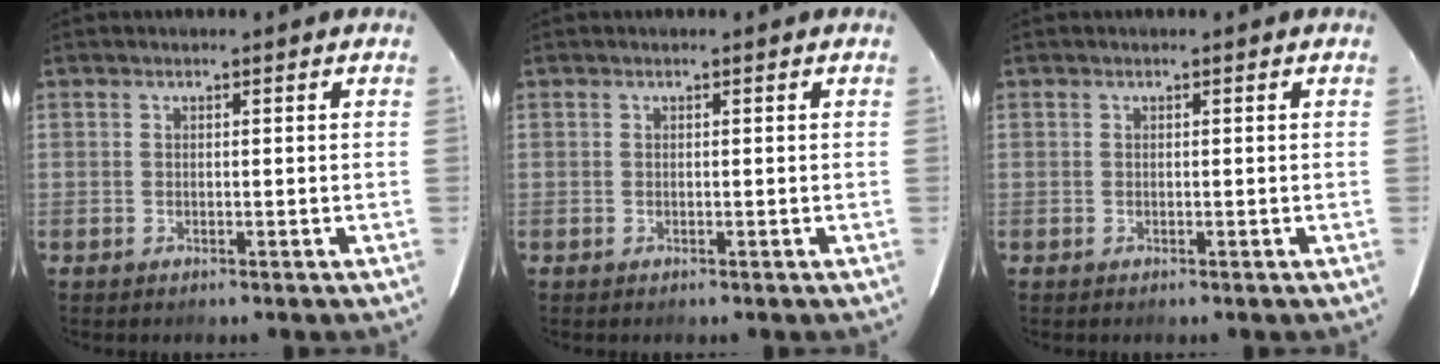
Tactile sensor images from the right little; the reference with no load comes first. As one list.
[{"total": 0.0}, {"total": 0.0}]